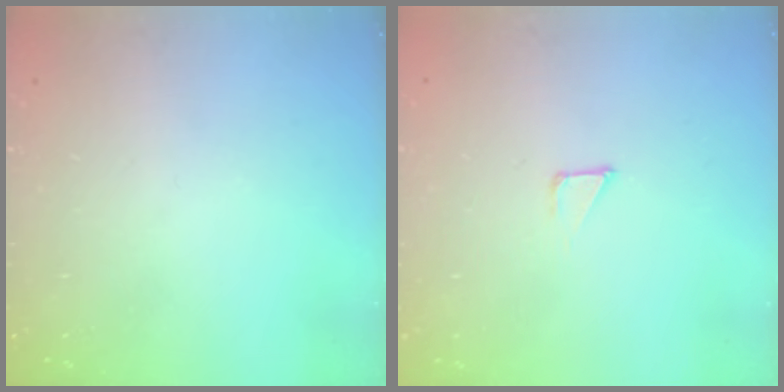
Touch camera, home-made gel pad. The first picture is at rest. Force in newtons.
{"total": 1.6, "press": 1.6, "slide": 0.1}